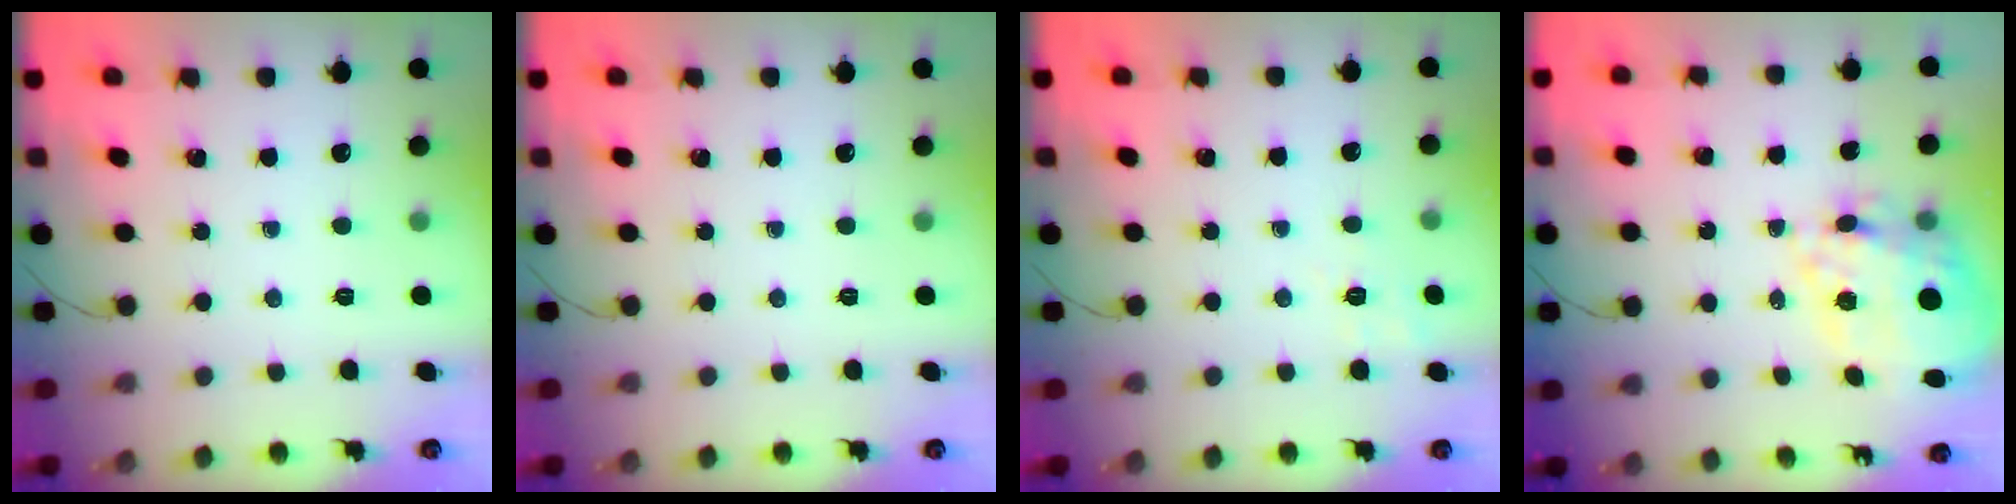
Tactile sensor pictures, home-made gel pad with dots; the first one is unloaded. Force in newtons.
{"total": 0.0}
{"total": 1.7, "press": 0.1, "slide": 1.7}
{"total": 18.3, "press": 17.9, "slide": 4.0}